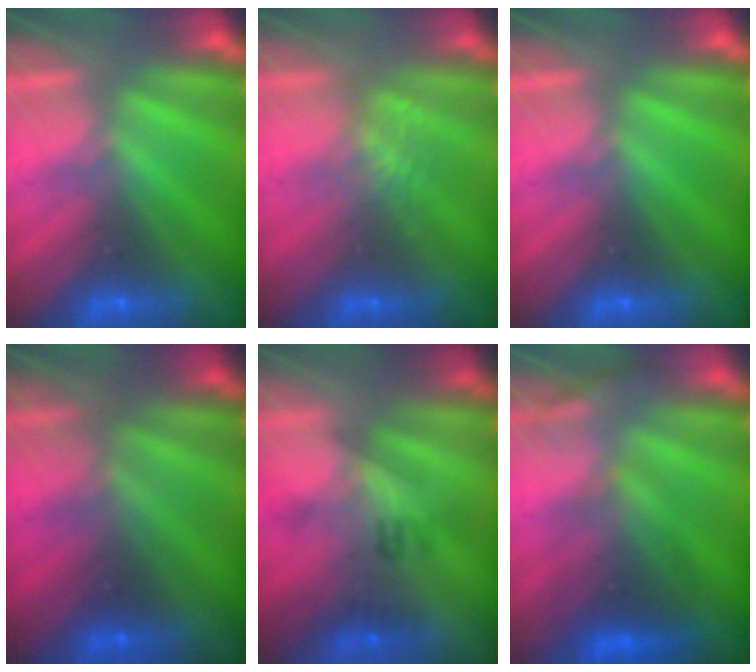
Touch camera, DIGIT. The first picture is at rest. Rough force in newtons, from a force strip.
{"total": 2.0}
{"total": 0.0}
{"total": 1.9}
{"total": 2.3}
{"total": 2.6}